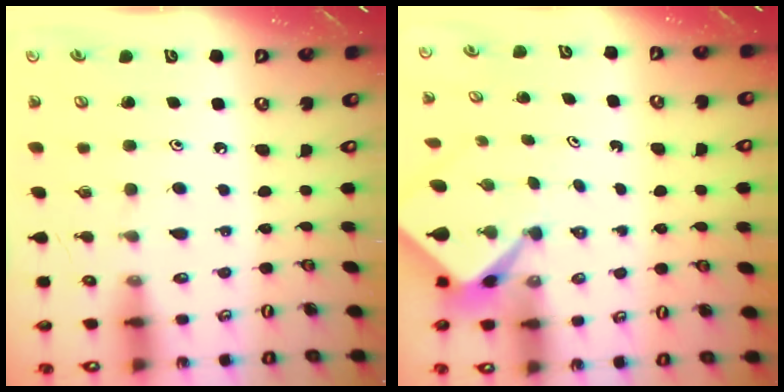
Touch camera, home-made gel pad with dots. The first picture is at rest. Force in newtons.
{"total": 2.5, "press": 2.5, "slide": 0.1}